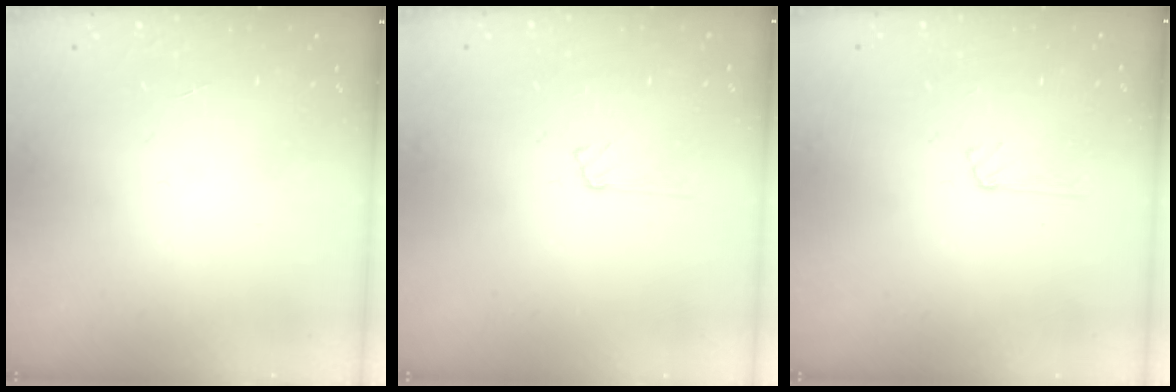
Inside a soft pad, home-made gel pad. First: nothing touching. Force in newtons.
{"total": 4.7, "press": 4.6, "slide": 0.5}
{"total": 4.3, "press": 4.2, "slide": 0.4}